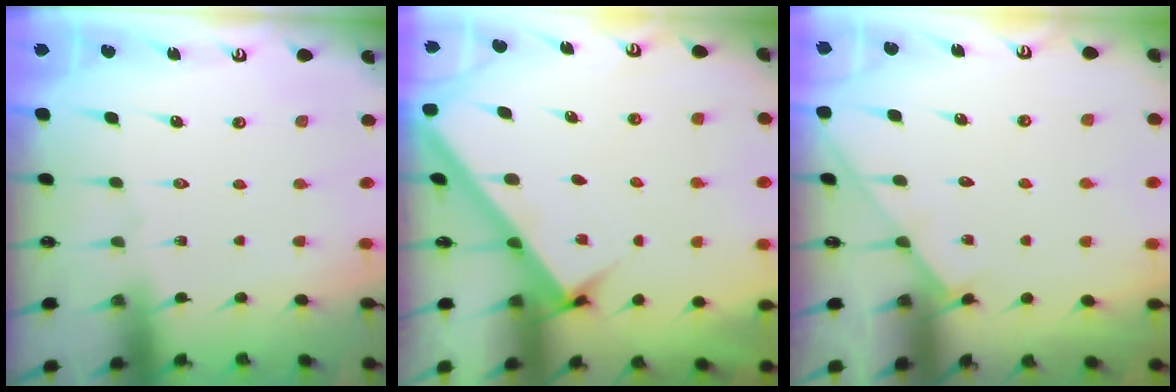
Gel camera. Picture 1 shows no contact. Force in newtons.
{"total": 3.8, "press": 3.7, "slide": 0.5}
{"total": 2.9, "press": 2.9, "slide": 0.3}